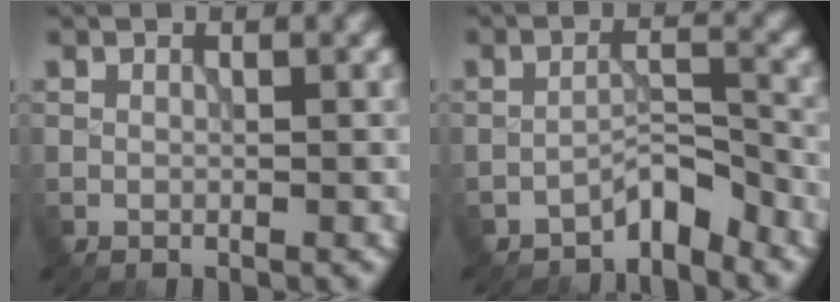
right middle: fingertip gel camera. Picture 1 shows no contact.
{"total": 3.0, "force": [-2.7, 0.7, 1.2], "torque": [-0.013, 0.017, -0.048]}